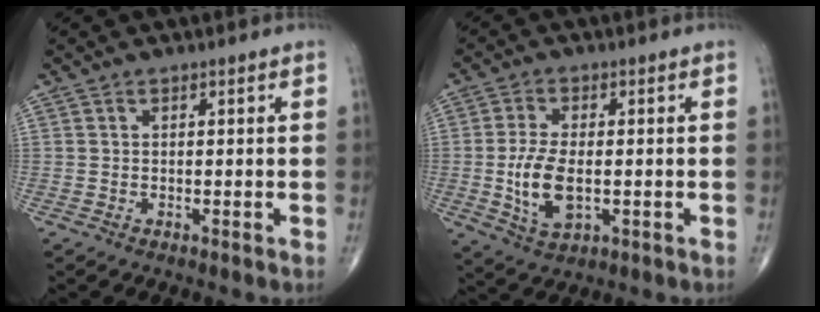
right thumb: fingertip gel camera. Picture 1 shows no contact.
{"total": 8.8, "force": [-1.1, 4.4, 7.5], "torque": [-0.150, -0.007, -0.018]}